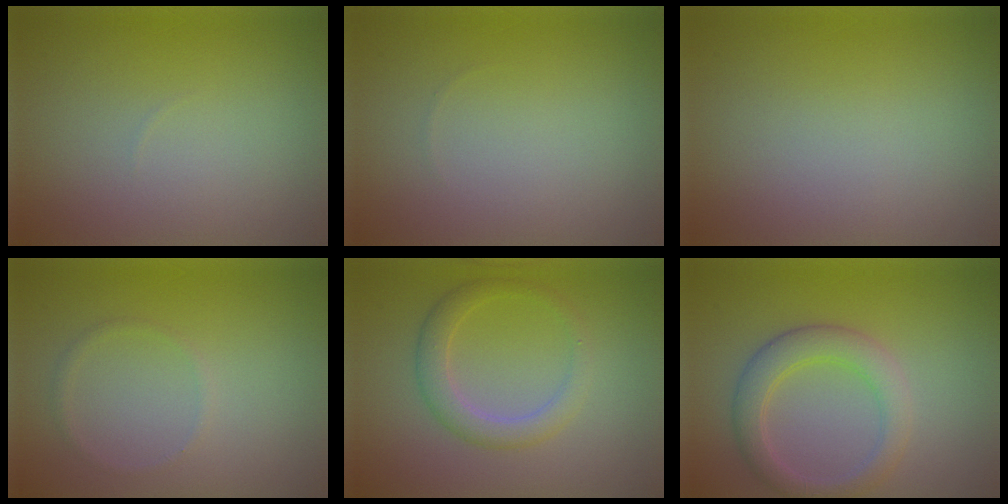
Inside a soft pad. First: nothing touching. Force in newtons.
{"total": 0.0}
{"total": 0.0}
{"total": 0.8, "press": 0.8, "slide": 0.2}
{"total": 2.7, "press": 2.7, "slide": 0.1}
{"total": 3.6, "press": 3.6, "slide": 0.1}